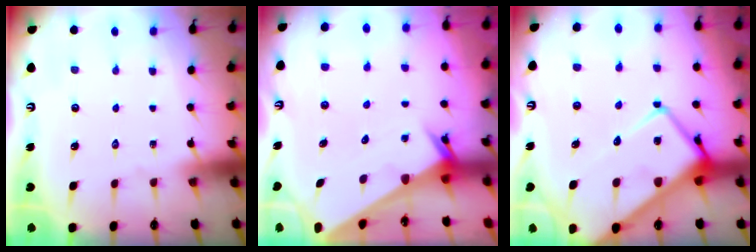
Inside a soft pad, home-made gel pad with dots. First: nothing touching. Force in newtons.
{"total": 2.0, "press": 2.0, "slide": 0.0}
{"total": 16.0, "press": 16.0, "slide": 1.5}